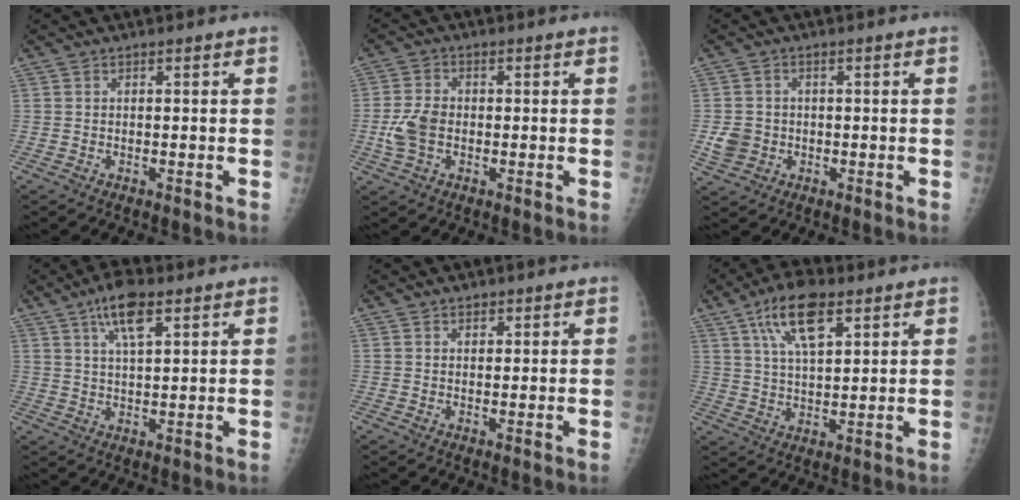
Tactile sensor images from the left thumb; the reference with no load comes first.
{"total": 5.8, "force": [-1.0, 3.9, 4.1], "torque": [-0.086, 0.010, -0.019]}
{"total": 4.2, "force": [-0.9, 3.8, 1.6], "torque": [-0.021, 0.007, -0.013]}
{"total": 7.6, "force": [4.1, 2.5, 5.9], "torque": [-0.101, -0.009, 0.073]}
{"total": 1.5, "force": [1.0, 1.0, 0.5], "torque": [0.003, -0.004, 0.013]}
{"total": 11.4, "force": [5.8, 4.6, 8.6], "torque": [-0.145, -0.014, 0.107]}